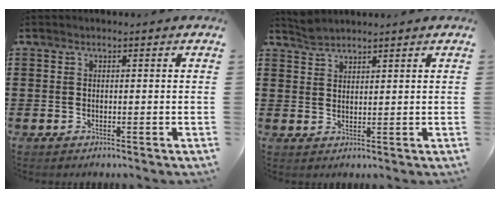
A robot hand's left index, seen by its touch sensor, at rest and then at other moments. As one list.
[{"total": 2.1, "force": [2.1, 0.2, 0.2], "torque": [-0.010, 0.002, 0.041]}]